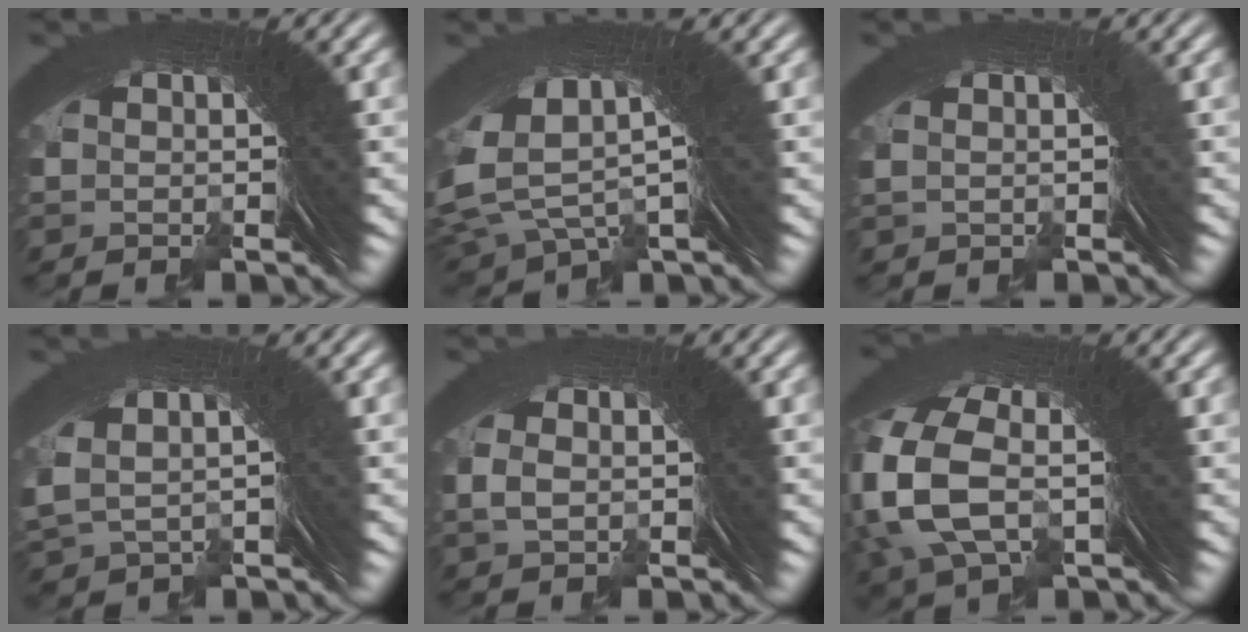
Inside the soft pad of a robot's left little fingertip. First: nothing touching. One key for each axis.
{"total": 8.8, "fx": 2.2, "fy": 6.0, "fz": 6.0, "tx": -0.132, "ty": -0.007, "tz": 0.038}
{"total": 0.0}
{"total": 3.4, "fx": 0.6, "fy": 2.5, "fz": 2.1, "tx": -0.062, "ty": -0.010, "tz": 0.021}
{"total": 0.8, "fx": -0.7, "fy": 0.4, "fz": 0.0, "tx": -0.004, "ty": -0.004, "tz": -0.002}
{"total": 6.2, "fx": -0.2, "fy": 4.4, "fz": 4.3, "tx": -0.141, "ty": -0.024, "tz": 0.008}